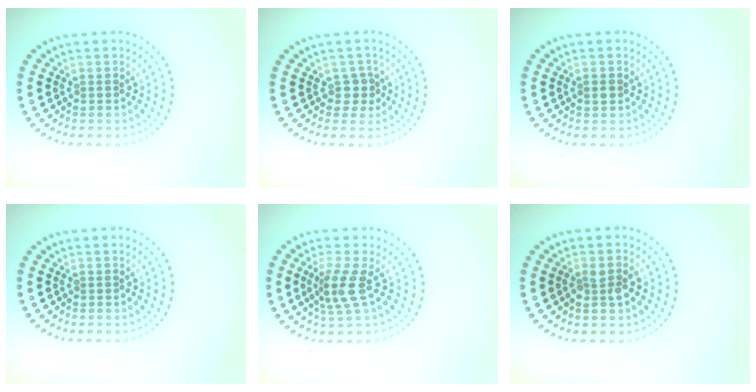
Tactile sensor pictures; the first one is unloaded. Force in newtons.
{"total": 1.7, "press": 1.4, "slide": 1.0}
{"total": 1.2, "press": 1.2, "slide": 0.0}
{"total": 0.0}
{"total": 2.9, "press": 2.2, "slide": 1.8}
{"total": 1.7, "press": 1.7, "slide": 0.3}